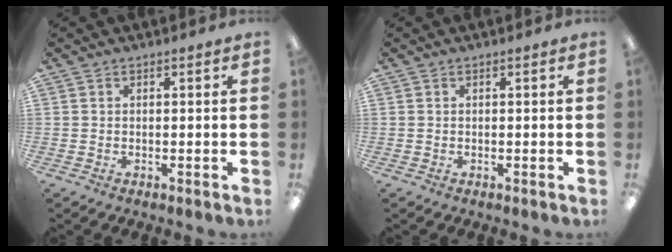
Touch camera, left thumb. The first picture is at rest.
{"total": 0.0}